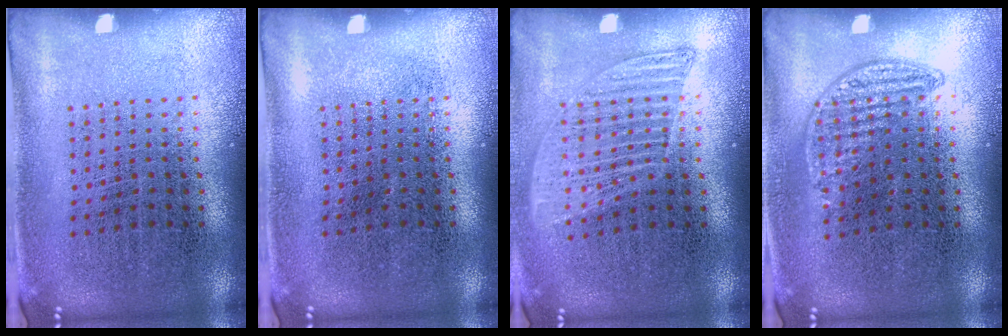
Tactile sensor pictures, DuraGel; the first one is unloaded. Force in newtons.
{"total": 0.0}
{"total": 1.3, "press": 1.1, "slide": 0.6}
{"total": 0.8, "press": 0.6, "slide": 0.5}